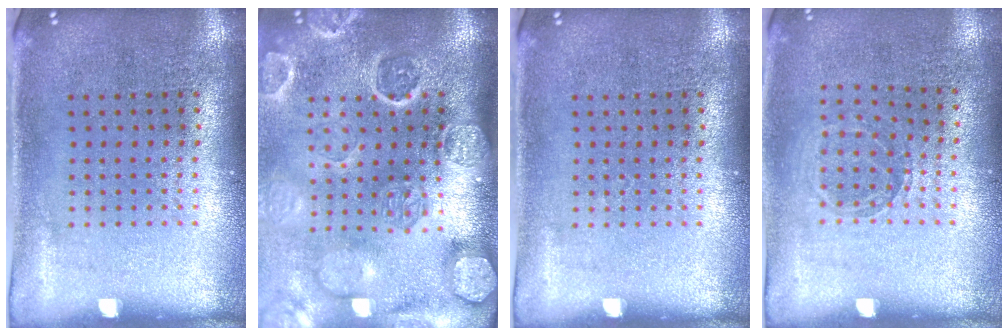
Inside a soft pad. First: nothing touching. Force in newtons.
{"total": 4.2, "press": 3.5, "slide": 2.4}
{"total": 0.0}
{"total": 0.8, "press": 0.8, "slide": 0.1}